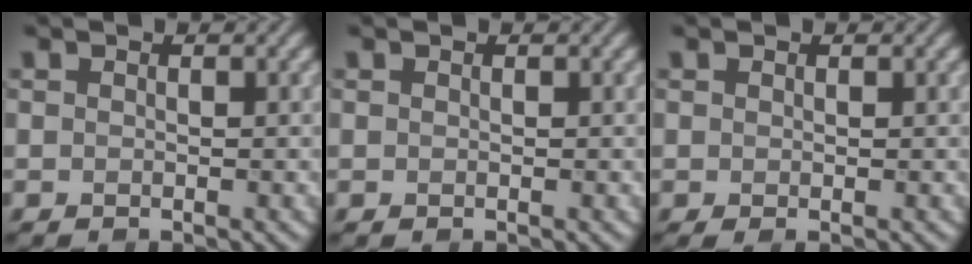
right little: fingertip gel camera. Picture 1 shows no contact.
{"total": 0.0}
{"total": 0.6, "force": [-0.1, 0.1, 0.6], "torque": [-0.013, -0.002, -0.001]}